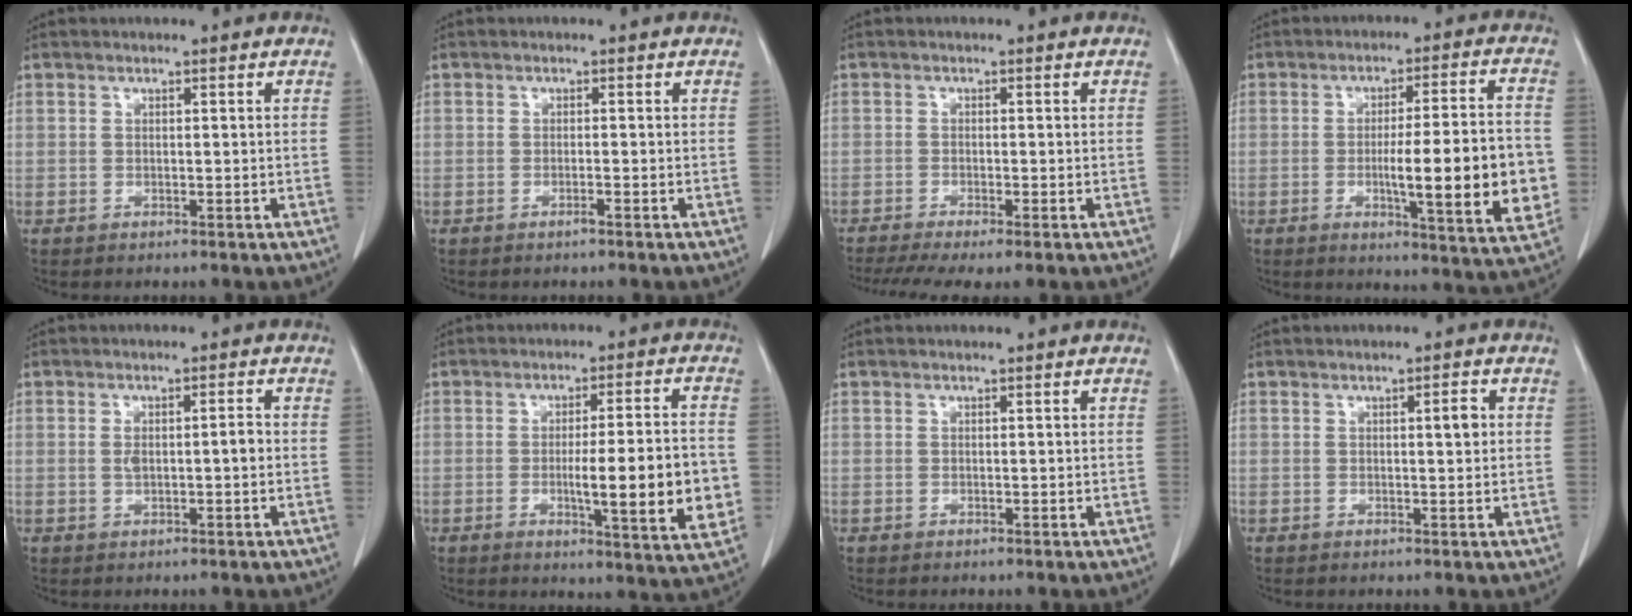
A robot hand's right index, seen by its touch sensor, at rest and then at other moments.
{"total": 0.8, "force": [-0.5, -0.1, 0.5], "torque": [-0.012, 0.000, -0.010]}
{"total": 7.2, "force": [-5.5, 0.7, 4.6], "torque": [-0.072, -0.013, -0.090]}
{"total": 15.9, "force": [-2.5, 1.6, 15.6], "torque": [-0.207, -0.002, -0.032]}
{"total": 3.1, "force": [-0.1, 0.9, 3.0], "torque": [-0.058, 0.009, 0.002]}
{"total": 12.9, "force": [-2.1, 1.1, 12.7], "torque": [-0.179, -0.009, -0.029]}
{"total": 0.0}
{"total": 2.0, "force": [0.4, 0.4, 1.9], "torque": [-0.030, 0.002, 0.007]}